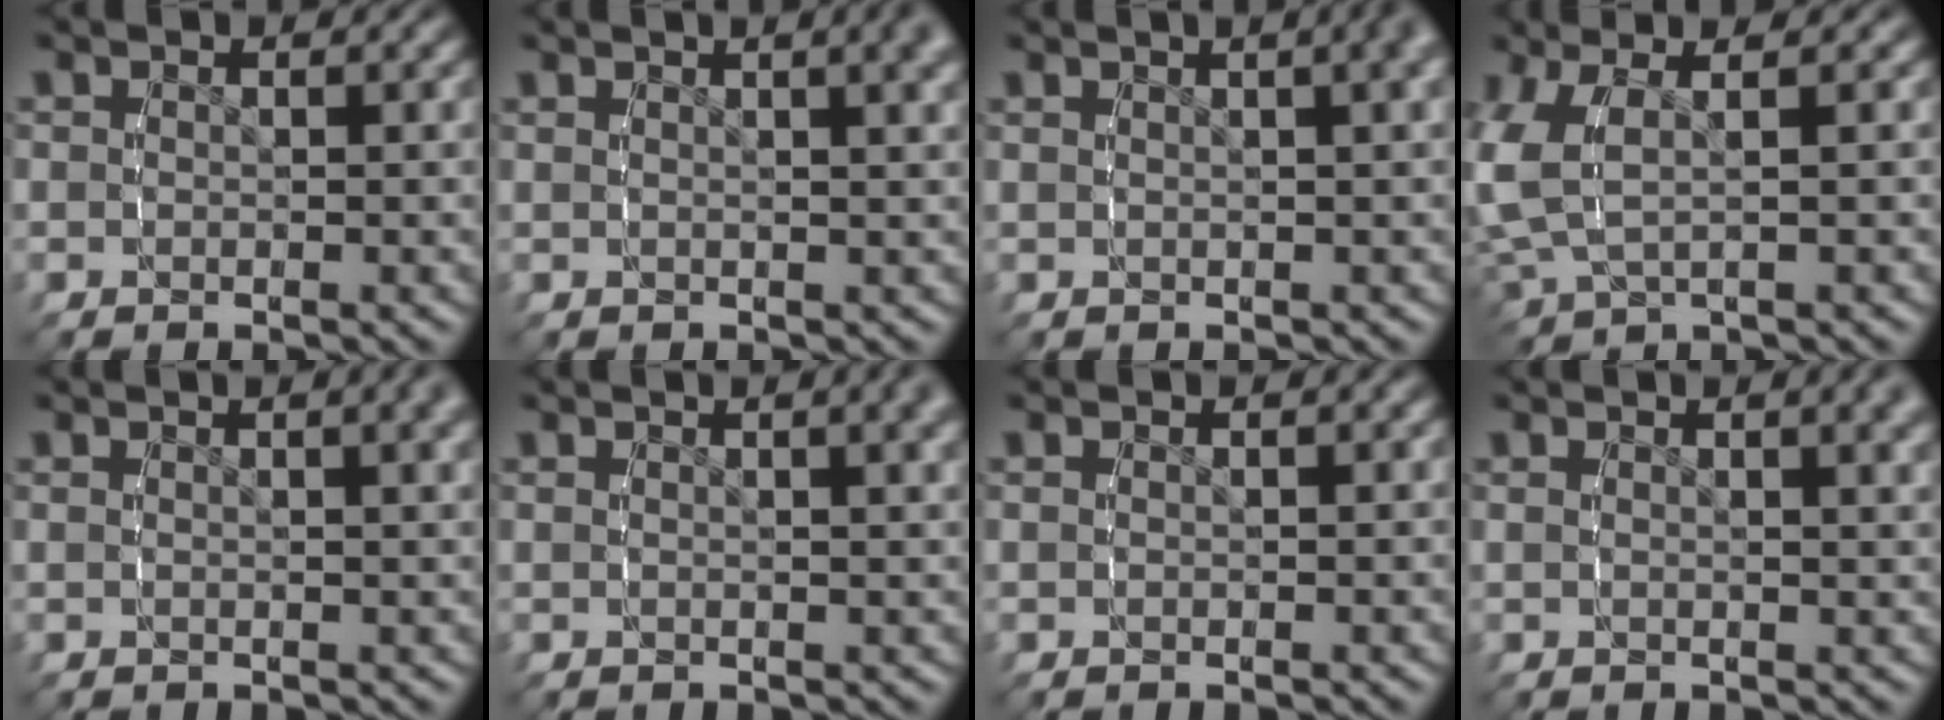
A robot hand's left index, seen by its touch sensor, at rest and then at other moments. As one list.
[{"total": 4.2, "force": [2.1, 1.0, 3.5], "torque": [-0.032, 0.018, 0.028]}, {"total": 5.4, "force": [2.4, 1.7, 4.5], "torque": [-0.038, 0.029, 0.027]}, {"total": 7.0, "force": [1.6, 4.4, 5.1], "torque": [-0.128, 0.004, 0.030]}, {"total": 3.1, "force": [1.6, 0.4, 2.7], "torque": [-0.023, 0.015, 0.021]}, {"total": 3.4, "force": [1.7, 0.5, 2.9], "torque": [-0.027, 0.014, 0.024]}, {"total": 0.6, "force": [0.2, -0.3, 0.5], "torque": [-0.007, 0.004, 0.004]}, {"total": 3.1, "force": [1.7, 0.3, 2.6], "torque": [-0.026, 0.011, 0.026]}]